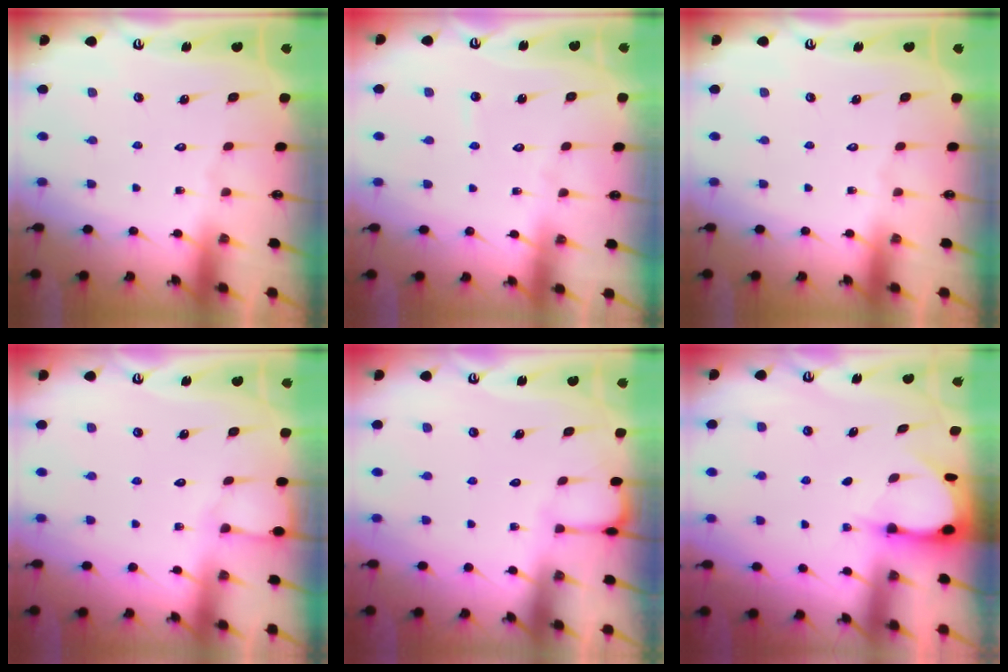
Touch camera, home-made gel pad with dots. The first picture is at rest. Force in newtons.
{"total": 2.8, "press": 2.8, "slide": 0.3}
{"total": 0.0}
{"total": 3.1, "press": 3.1, "slide": 0.5}
{"total": 0.8, "press": 0.8, "slide": 0.0}
{"total": 3.1, "press": 3.1, "slide": 0.4}